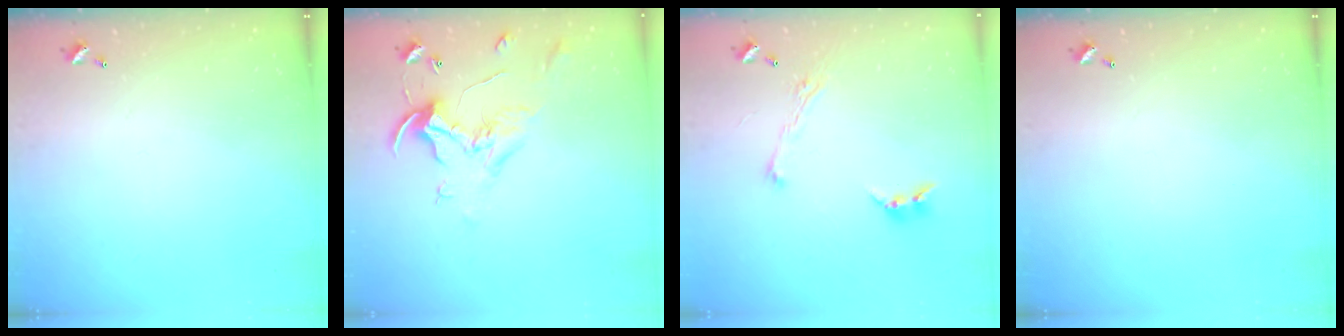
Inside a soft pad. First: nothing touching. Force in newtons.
{"total": 0.8, "press": 0.5, "slide": 0.6}
{"total": 3.7, "press": 3.6, "slide": 0.7}
{"total": 0.0}